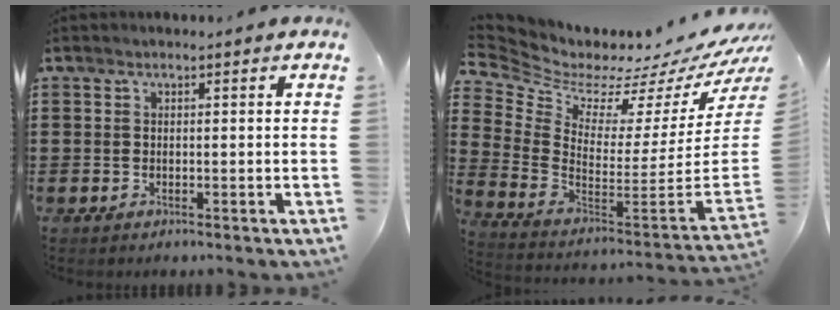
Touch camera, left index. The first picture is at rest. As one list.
[{"total": 3.0, "force": [2.7, 1.4, 0.4], "torque": [-0.023, -0.061, 0.036]}]